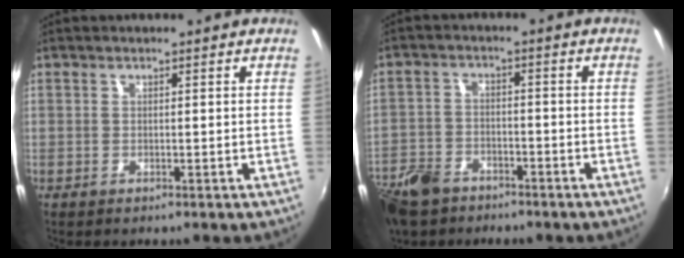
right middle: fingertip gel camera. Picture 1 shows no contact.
{"total": 11.9, "force": [-8.0, 7.3, 4.9], "torque": [-0.144, -0.001, -0.145]}